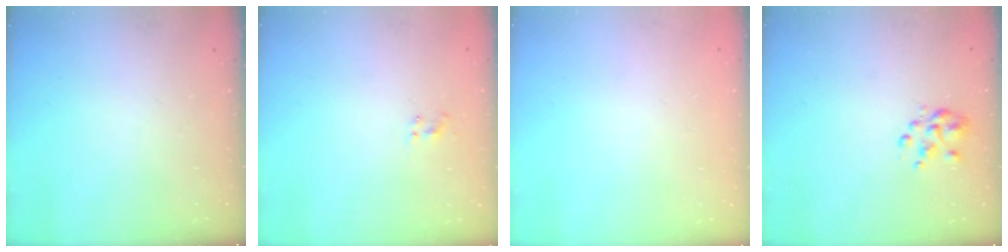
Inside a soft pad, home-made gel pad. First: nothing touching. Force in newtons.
{"total": 1.5, "press": 1.3, "slide": 0.8}
{"total": 1.6, "press": 1.6, "slide": 0.2}
{"total": 3.2, "press": 3.1, "slide": 1.0}